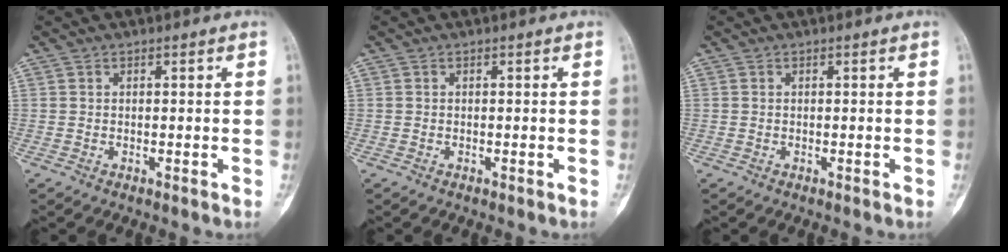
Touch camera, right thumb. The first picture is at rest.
{"total": 0.0}
{"total": 0.0}